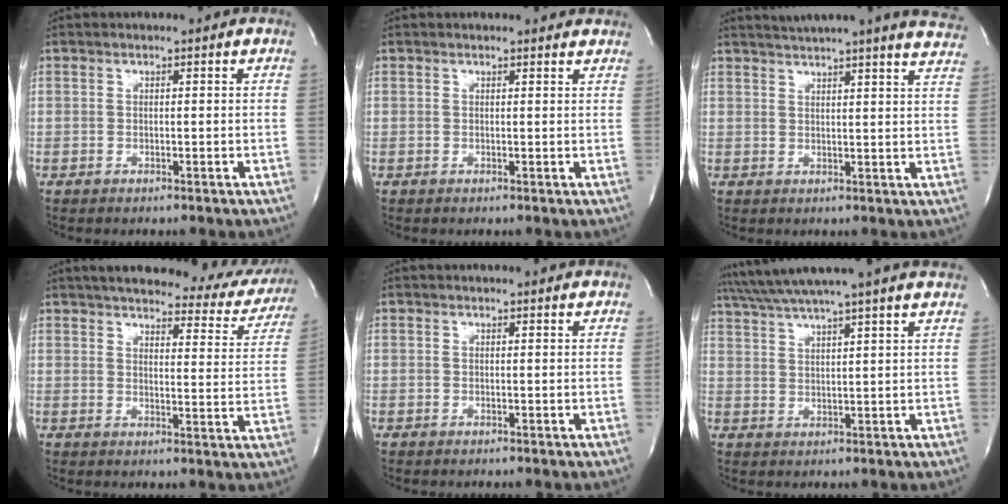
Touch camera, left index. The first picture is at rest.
{"total": 3.2, "force": [3.1, 0.7, 0.3], "torque": [-0.006, 0.000, 0.020]}
{"total": 17.4, "force": [15.9, 0.0, 7.0], "torque": [-0.101, -0.035, 0.188]}
{"total": 22.4, "force": [20.1, 5.5, 8.3], "torque": [-0.107, -0.036, 0.224]}
{"total": 2.3, "force": [2.2, 0.5, 0.3], "torque": [-0.012, 0.005, 0.017]}
{"total": 16.8, "force": [14.9, -1.4, 7.6], "torque": [-0.142, 0.009, 0.206]}